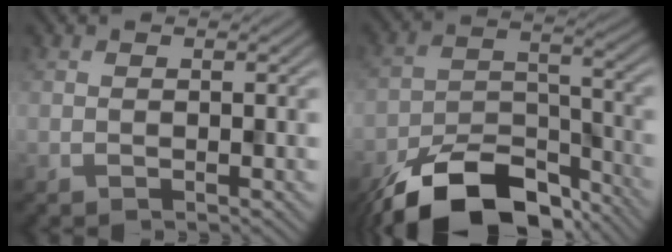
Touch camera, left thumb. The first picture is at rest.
{"total": 14.8, "force": [-10.9, 6.6, 7.5], "torque": [-0.147, -0.024, -0.185]}